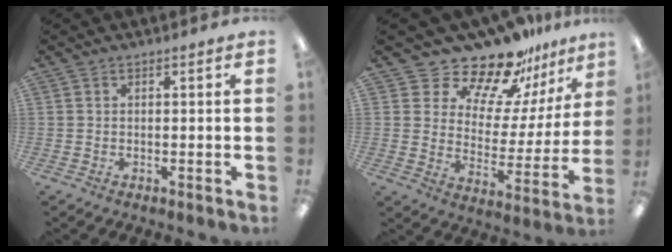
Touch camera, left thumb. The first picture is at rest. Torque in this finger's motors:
{"motor_torque": [0.35, 0.42, 0.00, -0.40, 0.01]}